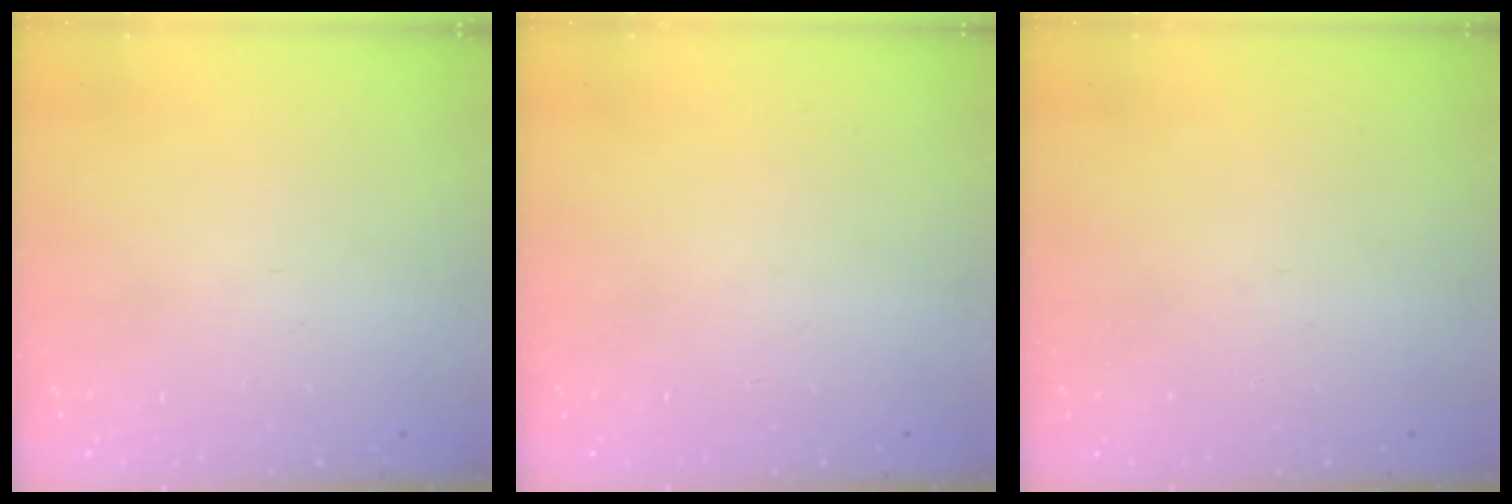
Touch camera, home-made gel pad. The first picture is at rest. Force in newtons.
{"total": 0.0}
{"total": 0.0}